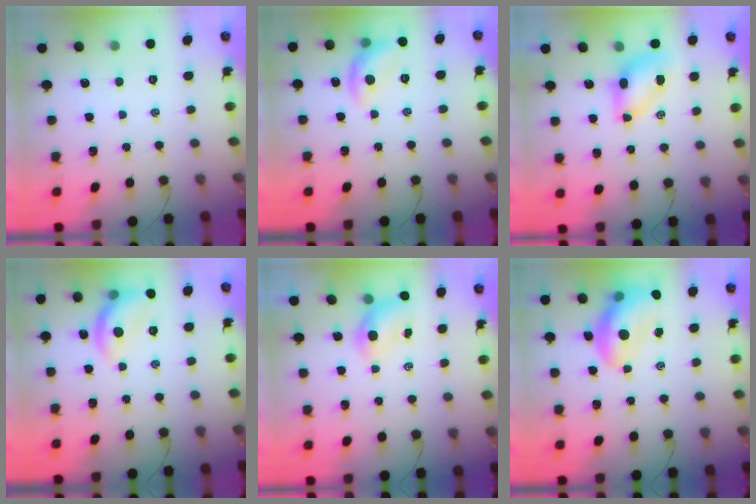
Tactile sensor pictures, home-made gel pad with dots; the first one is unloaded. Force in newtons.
{"total": 9.8, "press": 9.8, "slide": 0.4}
{"total": 6.9, "press": 6.8, "slide": 0.6}
{"total": 12.2, "press": 12.2, "slide": 0.7}
{"total": 4.6, "press": 4.5, "slide": 0.9}
{"total": 12.3, "press": 11.8, "slide": 3.3}